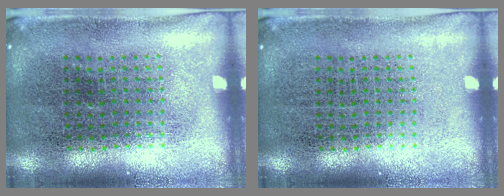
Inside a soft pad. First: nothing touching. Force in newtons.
{"total": 0.0}